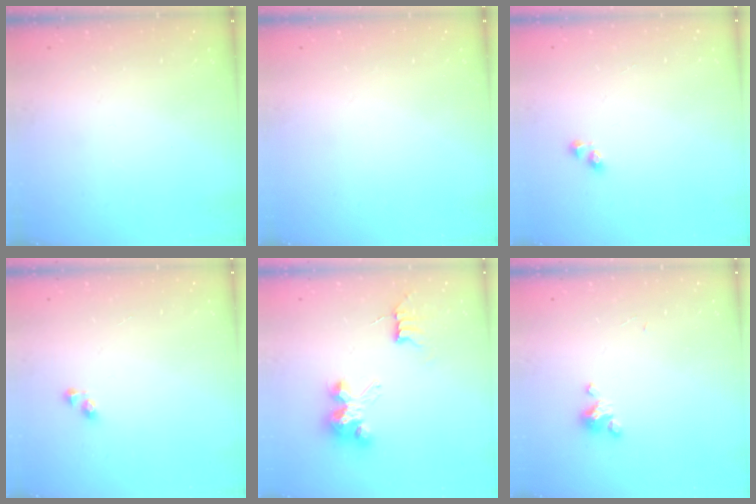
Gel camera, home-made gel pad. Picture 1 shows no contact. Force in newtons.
{"total": 0.0}
{"total": 2.5, "press": 2.5, "slide": 0.2}
{"total": 3.4, "press": 3.4, "slide": 0.0}
{"total": 7.5, "press": 7.5, "slide": 0.6}
{"total": 2.3, "press": 2.2, "slide": 0.4}